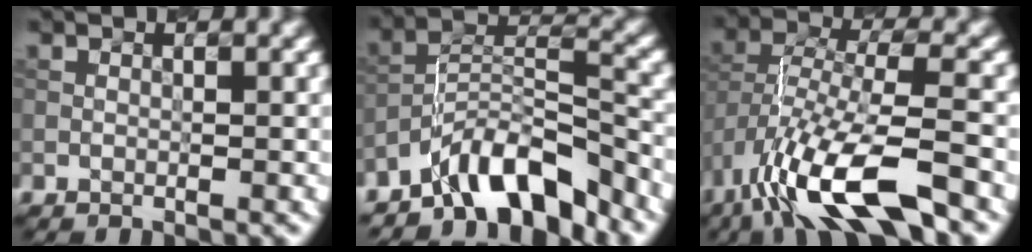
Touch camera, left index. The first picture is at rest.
{"total": 7.2, "force": [-5.8, 2.2, 3.7], "torque": [-0.051, 0.011, -0.109]}
{"total": 10.1, "force": [-5.9, 3.3, 7.5], "torque": [-0.145, 0.005, -0.114]}